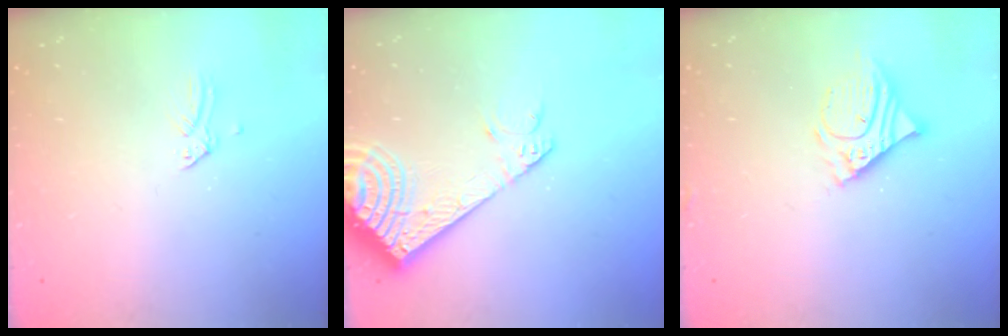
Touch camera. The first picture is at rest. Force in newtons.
{"total": 16.2, "press": 15.9, "slide": 3.1}
{"total": 8.9, "press": 8.8, "slide": 1.7}